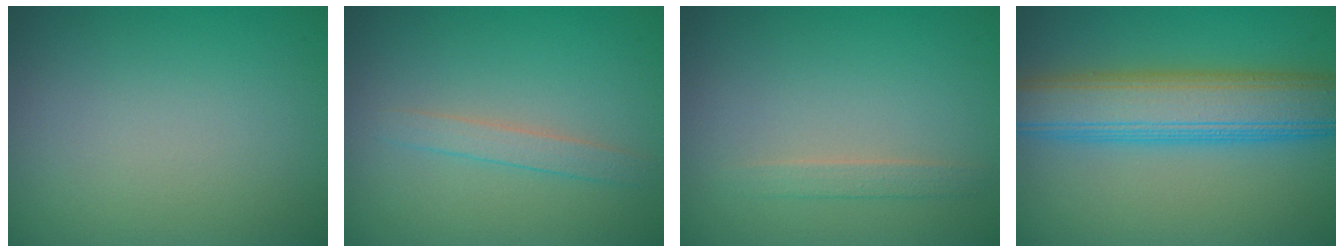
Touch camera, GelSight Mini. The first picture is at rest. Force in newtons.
{"total": 1.6, "press": 1.6, "slide": 0.1}
{"total": 1.2, "press": 1.2, "slide": 0.1}
{"total": 8.2, "press": 8.2, "slide": 0.1}